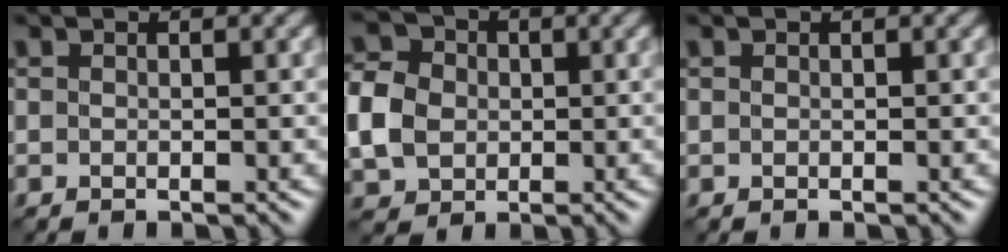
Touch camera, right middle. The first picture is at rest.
{"total": 5.8, "force": [-0.3, 4.9, 3.1], "torque": [-0.084, 0.008, -0.007]}
{"total": 0.0}